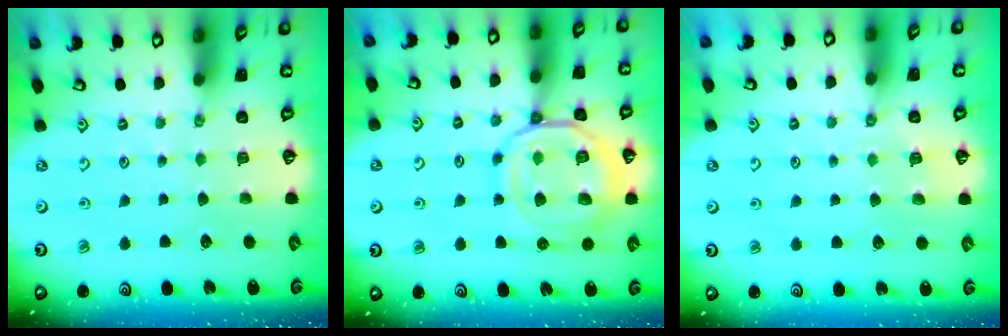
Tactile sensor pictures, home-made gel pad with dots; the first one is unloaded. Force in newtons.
{"total": 16.7, "press": 16.6, "slide": 1.7}
{"total": 3.8, "press": 3.6, "slide": 0.9}